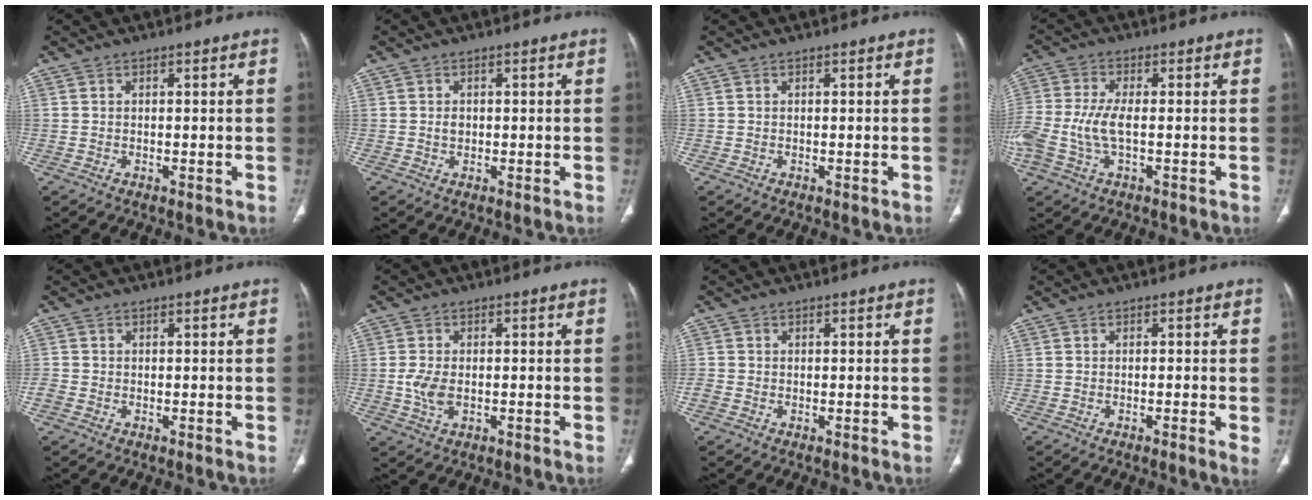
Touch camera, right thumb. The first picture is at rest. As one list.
[{"total": 1.2, "force": [0.2, 1.1, 0.4], "torque": [-0.004, 0.003, 0.004]}, {"total": 0.0}, {"total": 8.9, "force": [-1.4, 4.0, 7.8], "torque": [-0.202, 0.009, -0.028]}, {"total": 1.6, "force": [-0.7, 1.3, 0.7], "torque": [-0.016, 0.000, -0.018]}, {"total": 4.1, "force": [-0.6, 2.5, 3.1], "torque": [-0.071, 0.000, -0.013]}, {"total": 1.3, "force": [-0.5, 1.0, 0.6], "torque": [-0.017, -0.002, -0.016]}, {"total": 2.1, "force": [-0.5, 0.4, 2.0], "torque": [-0.038, -0.005, -0.009]}]